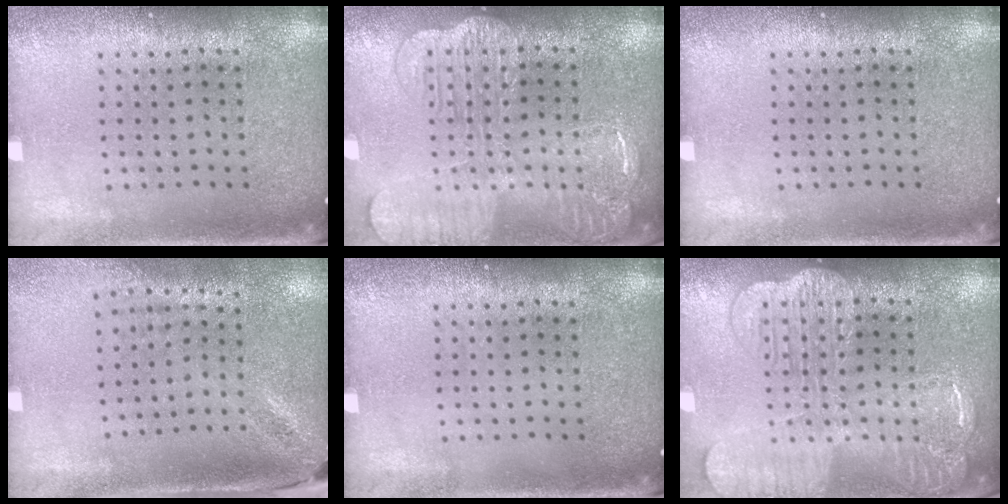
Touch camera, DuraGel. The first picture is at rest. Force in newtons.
{"total": 2.8, "press": 2.8, "slide": 0.6}
{"total": 0.0}
{"total": 2.0, "press": 1.6, "slide": 1.2}
{"total": 0.0}
{"total": 3.9, "press": 3.8, "slide": 0.6}